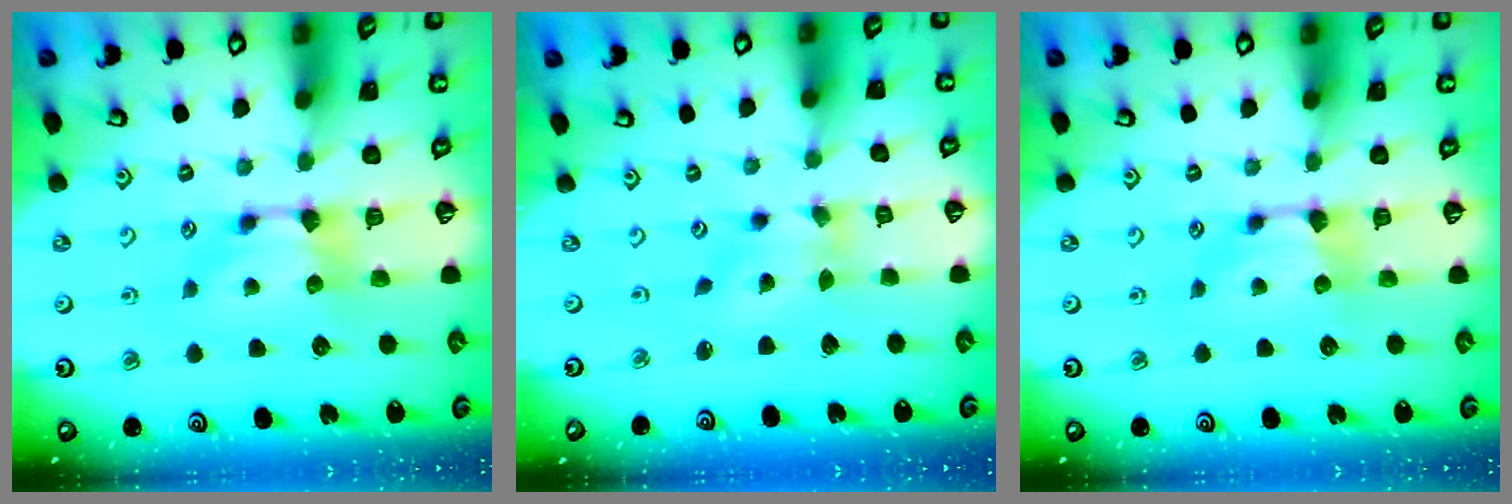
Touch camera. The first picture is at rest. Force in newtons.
{"total": 1.7, "press": 1.0, "slide": 1.4}
{"total": 0.0}